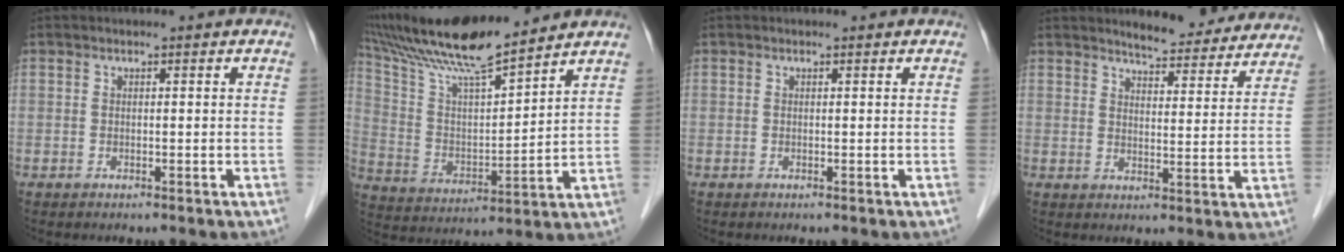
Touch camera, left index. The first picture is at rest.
{"total": 16.4, "force": [14.4, 0.6, 7.7], "torque": [-0.151, 0.010, 0.264]}
{"total": 0.0}
{"total": 11.5, "force": [10.8, 2.3, 3.1], "torque": [-0.026, -0.013, 0.125]}